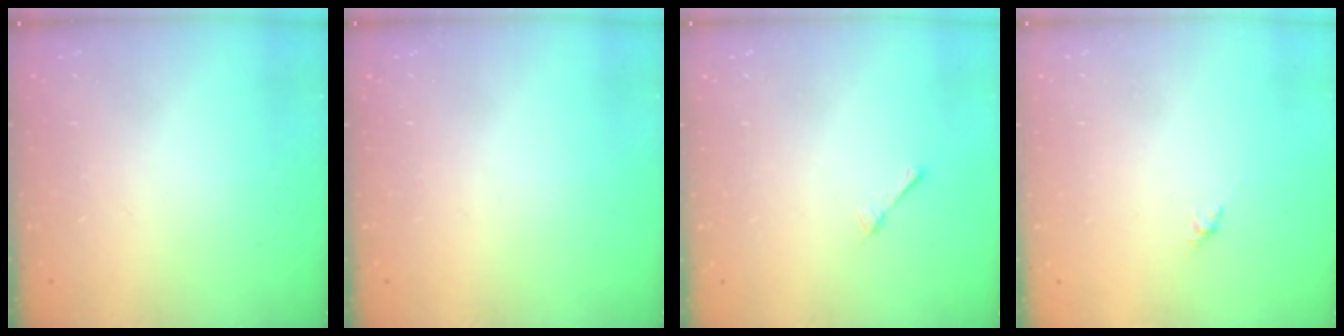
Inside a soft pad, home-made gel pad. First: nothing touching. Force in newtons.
{"total": 0.0}
{"total": 2.4, "press": 2.4, "slide": 0.3}
{"total": 3.0, "press": 2.9, "slide": 0.7}